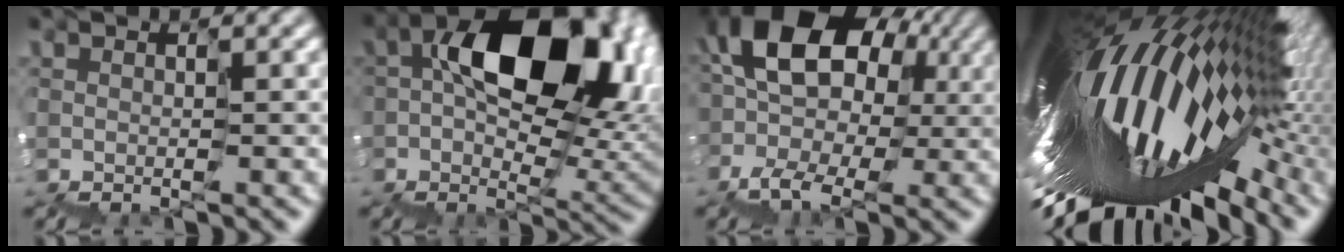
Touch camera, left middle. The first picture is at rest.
{"total": 12.0, "force": [1.5, 7.8, 9.0], "torque": [-0.121, 0.008, 0.026]}
{"total": 10.5, "force": [-0.3, 7.7, 7.2], "torque": [-0.121, 0.014, -0.005]}
{"total": 15.7, "force": [-2.1, 6.2, 14.3], "torque": [-0.220, -0.007, -0.041]}